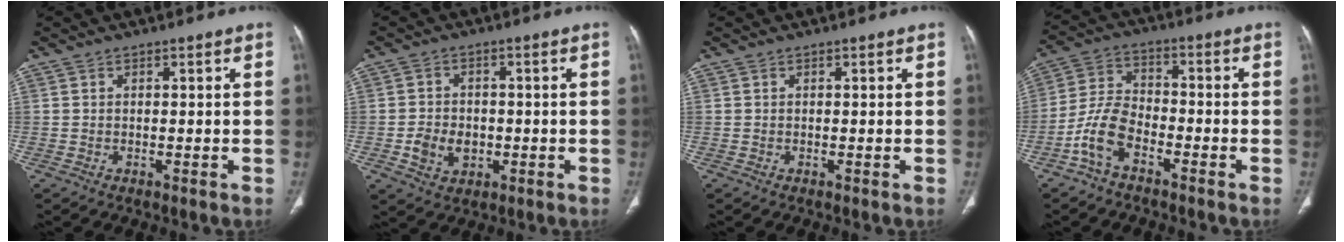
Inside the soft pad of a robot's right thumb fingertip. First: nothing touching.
{"total": 6.2, "force": [-1.3, 4.9, 3.5], "torque": [-0.046, 0.009, -0.016]}
{"total": 0.0}
{"total": 8.2, "force": [-4.4, 4.4, 5.3], "torque": [-0.106, 0.035, -0.096]}